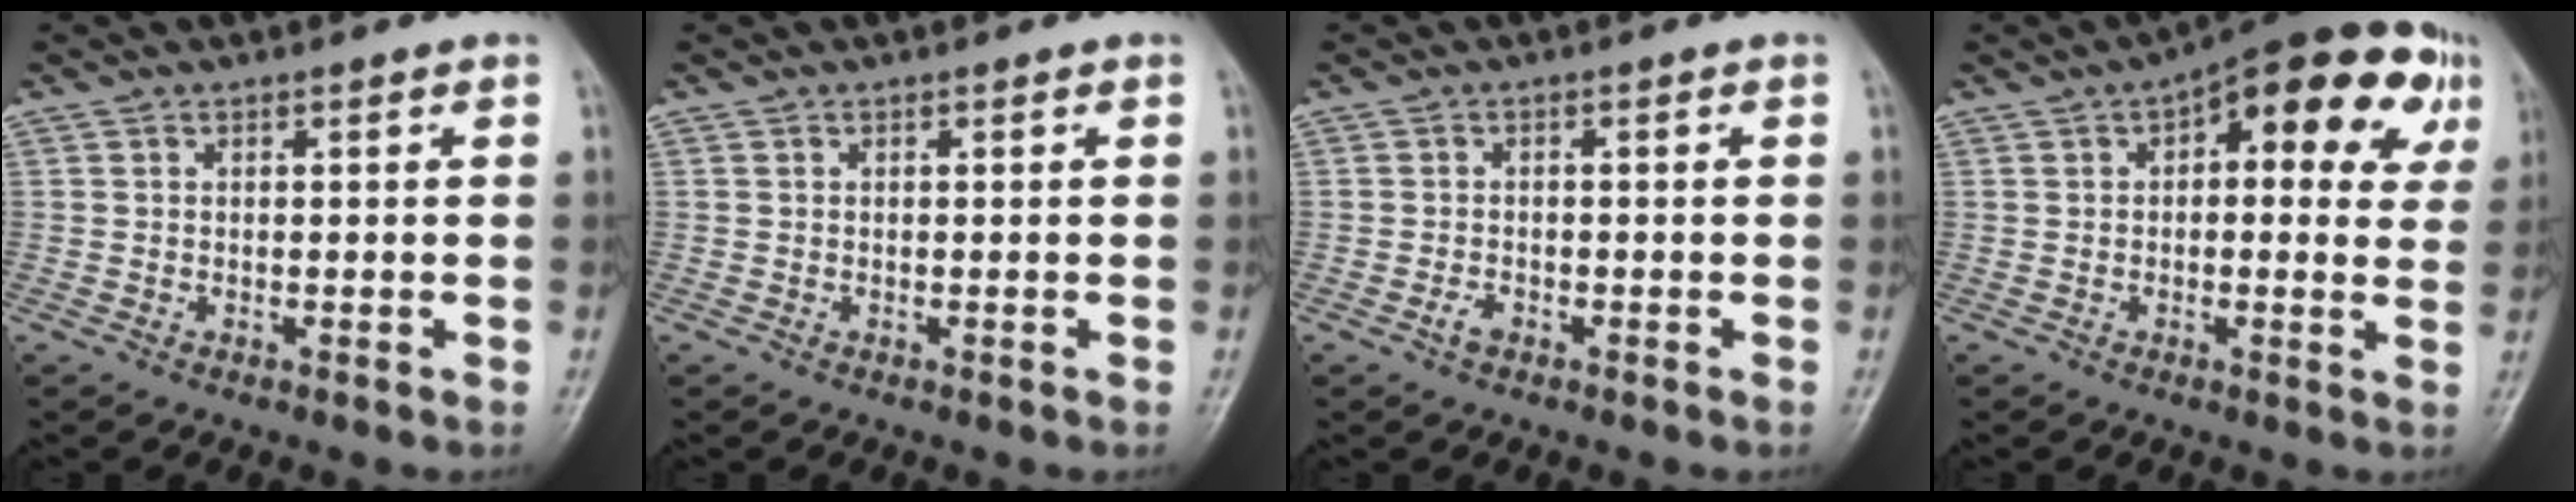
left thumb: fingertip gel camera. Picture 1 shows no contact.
{"total": 0.0}
{"total": 1.6, "force": [-0.9, 0.9, 0.9], "torque": [-0.020, 0.005, -0.019]}
{"total": 17.2, "force": [6.4, 8.0, 13.8], "torque": [-0.130, 0.016, 0.070]}